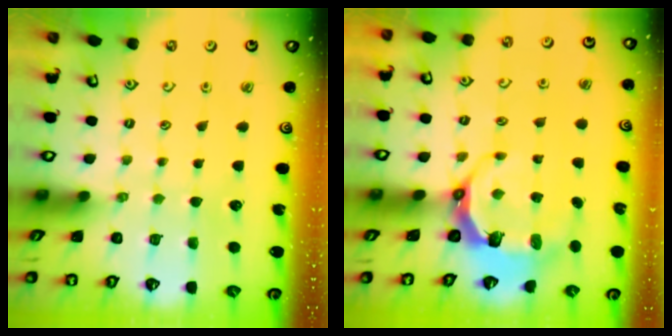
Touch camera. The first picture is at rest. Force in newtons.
{"total": 6.0, "press": 4.6, "slide": 3.9}